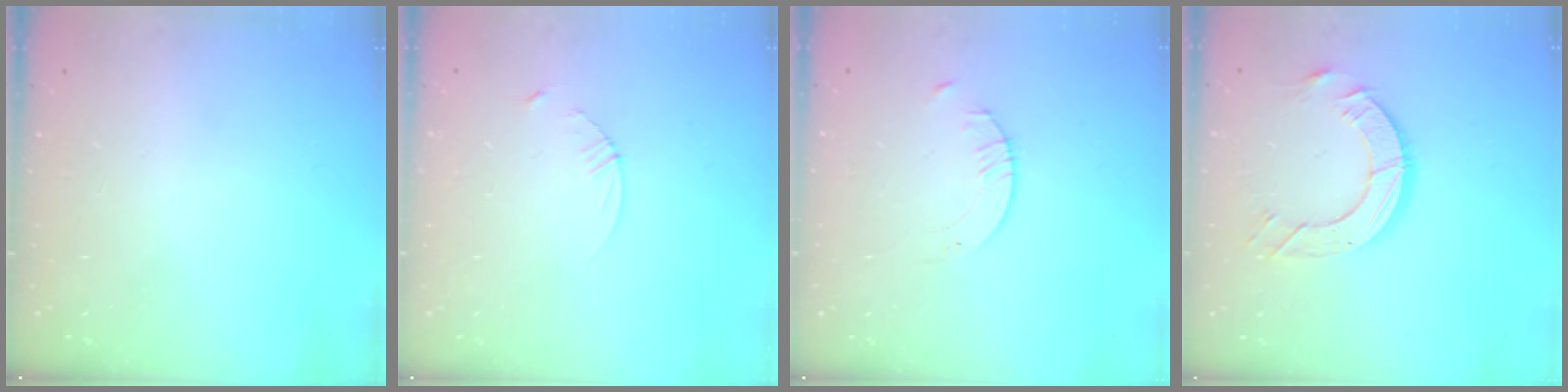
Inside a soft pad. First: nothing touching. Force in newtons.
{"total": 3.4, "press": 3.3, "slide": 0.3}
{"total": 1.6, "press": 1.6, "slide": 0.2}
{"total": 9.5, "press": 9.5, "slide": 1.0}